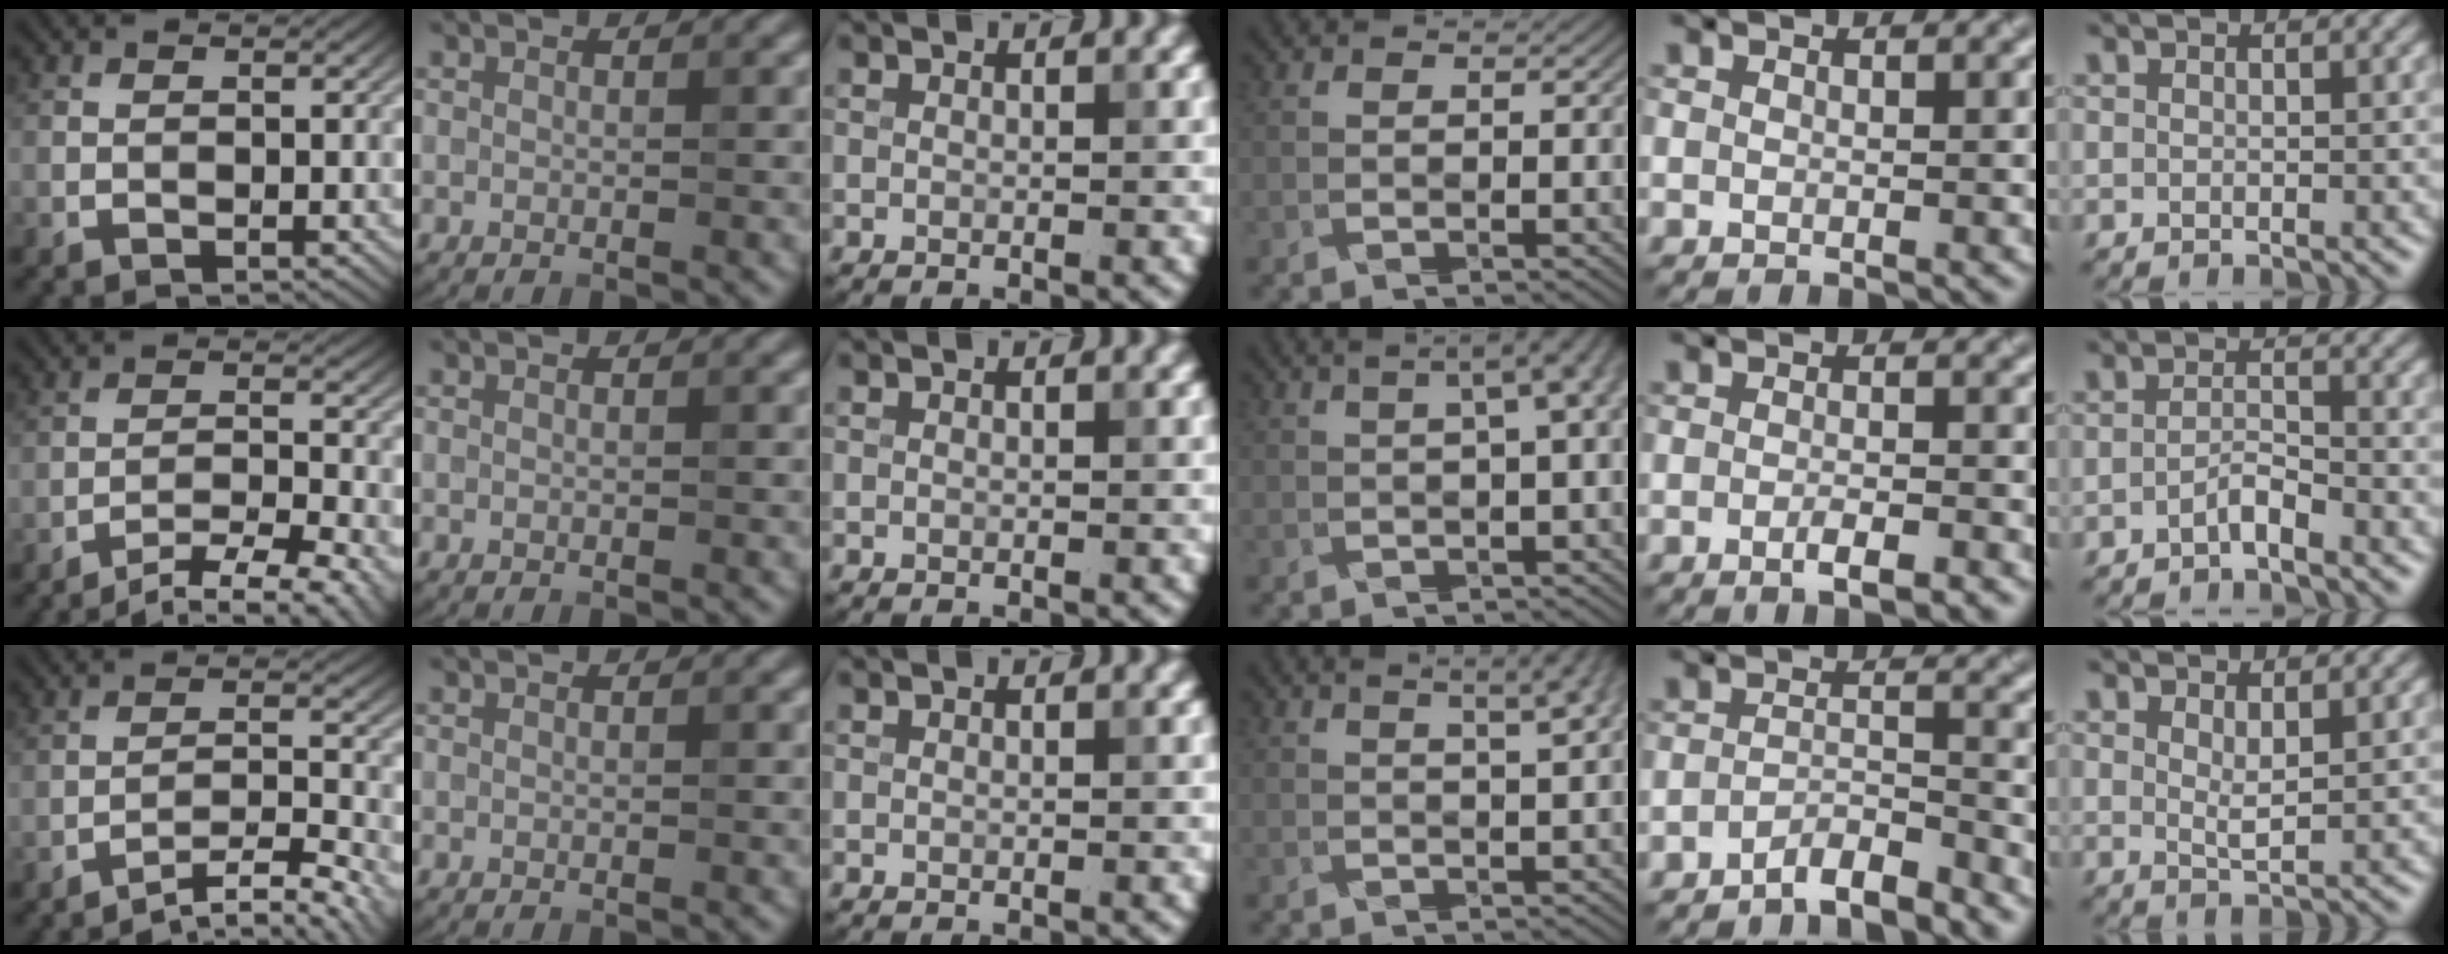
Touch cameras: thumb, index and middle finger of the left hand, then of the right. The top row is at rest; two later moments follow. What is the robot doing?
{"motion": "pour", "object": "sugar"}